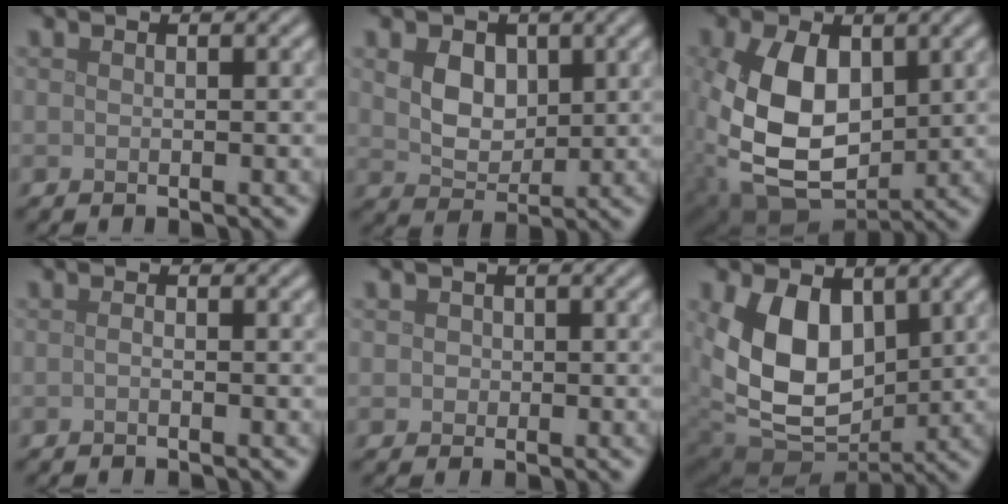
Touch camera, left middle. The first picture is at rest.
{"total": 4.3, "force": [1.5, 3.2, 2.5], "torque": [-0.056, -0.006, 0.028]}
{"total": 11.4, "force": [0.8, 7.5, 8.5], "torque": [-0.208, -0.018, 0.027]}
{"total": 0.5, "force": [-0.2, 0.3, 0.4], "torque": [-0.009, 0.001, -0.004]}
{"total": 1.3, "force": [0.3, 1.2, 0.4], "torque": [0.001, 0.002, 0.005]}
{"total": 9.8, "force": [1.8, 6.9, 6.7], "torque": [-0.141, -0.024, 0.034]}